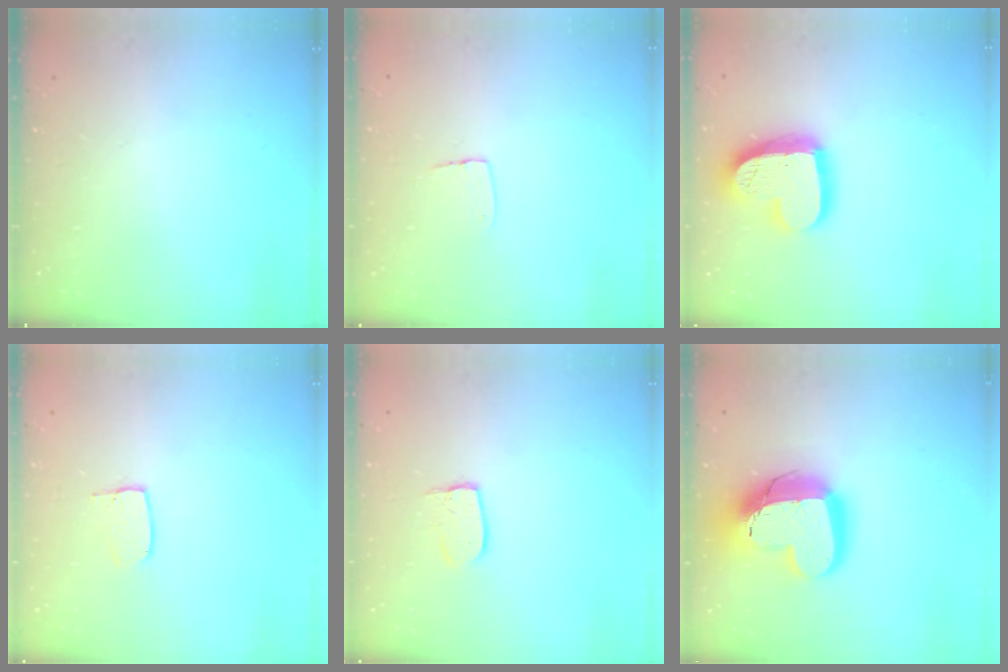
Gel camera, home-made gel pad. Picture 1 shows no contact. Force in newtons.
{"total": 5.3, "press": 5.3, "slide": 0.4}
{"total": 18.7, "press": 18.7, "slide": 1.4}
{"total": 5.5, "press": 5.5, "slide": 0.4}
{"total": 7.0, "press": 7.0, "slide": 0.3}
{"total": 19.5, "press": 19.5, "slide": 1.6}